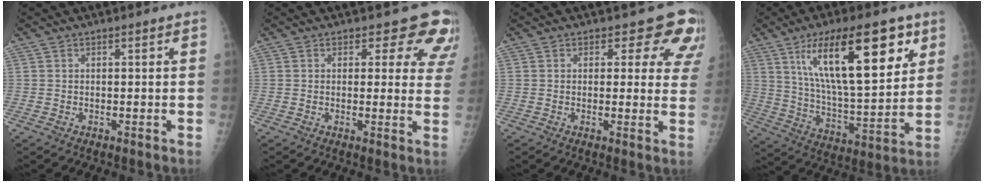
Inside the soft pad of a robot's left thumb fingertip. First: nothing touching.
{"total": 9.2, "force": [7.2, 4.9, 2.9], "torque": [0.025, -0.031, 0.050]}
{"total": 8.7, "force": [6.3, 5.0, 3.4], "torque": [0.016, -0.025, 0.045]}
{"total": 22.8, "force": [10.5, 7.7, 18.7], "torque": [-0.279, -0.040, 0.181]}